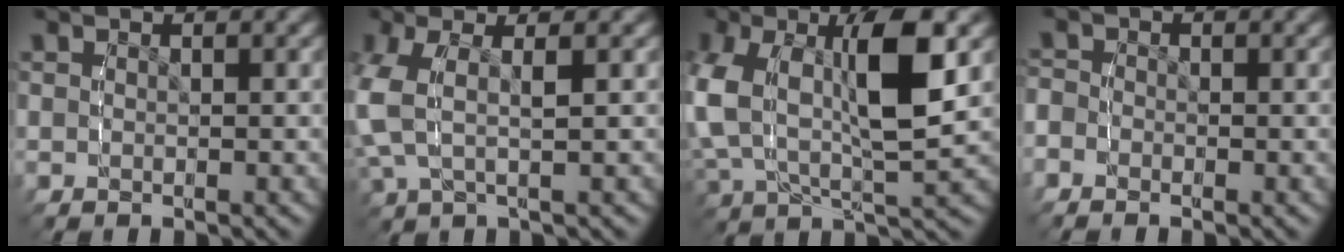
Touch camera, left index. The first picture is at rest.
{"total": 6.5, "force": [0.2, 4.6, 4.6], "torque": [-0.122, -0.002, -0.003]}
{"total": 11.2, "force": [0.0, 7.4, 8.4], "torque": [-0.197, -0.021, 0.003]}
{"total": 2.9, "force": [-1.3, 2.6, 0.3], "torque": [-0.021, -0.003, -0.036]}